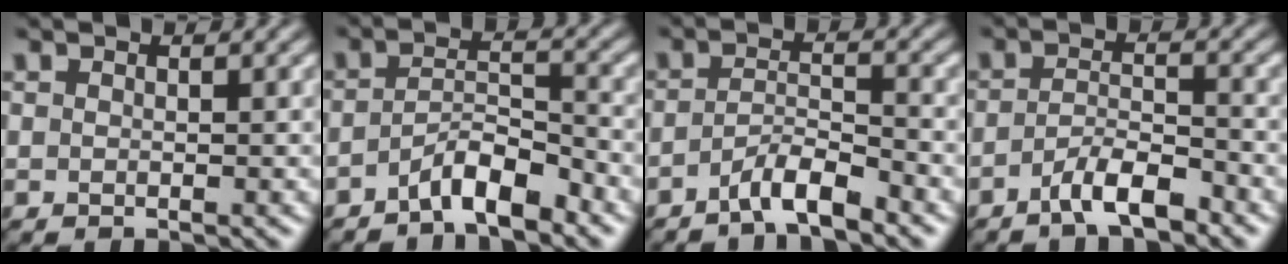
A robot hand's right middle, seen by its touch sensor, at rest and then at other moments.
{"total": 3.9, "force": [-2.8, 1.0, 2.6], "torque": [-0.046, 0.009, -0.053]}
{"total": 3.2, "force": [-2.4, 0.6, 2.1], "torque": [-0.035, 0.008, -0.050]}
{"total": 3.7, "force": [-2.5, 0.9, 2.5], "torque": [-0.048, 0.003, -0.050]}